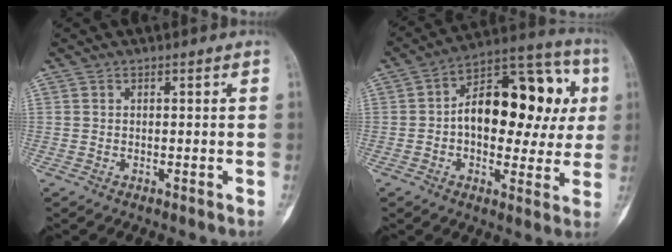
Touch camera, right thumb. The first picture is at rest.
{"total": 21.5, "force": [2.2, 11.9, 17.8], "torque": [-0.220, 0.035, 0.025]}